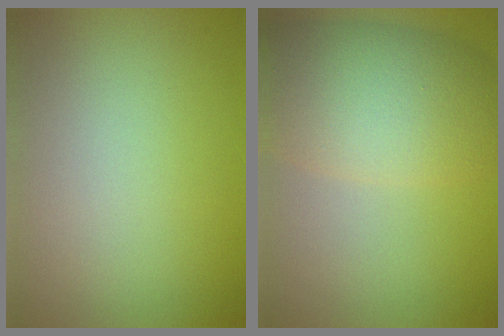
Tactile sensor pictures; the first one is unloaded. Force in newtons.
{"total": 8.5, "press": 8.5, "slide": 0.2}